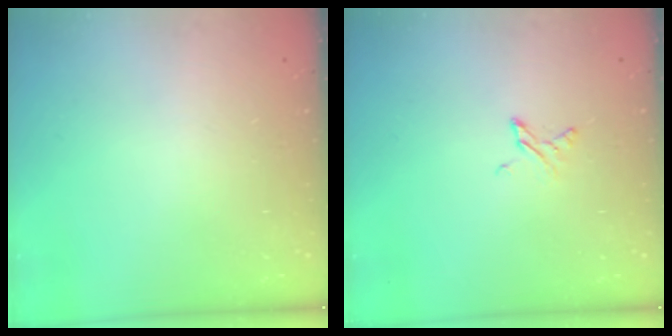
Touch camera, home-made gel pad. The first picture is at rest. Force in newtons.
{"total": 3.8, "press": 3.7, "slide": 0.4}